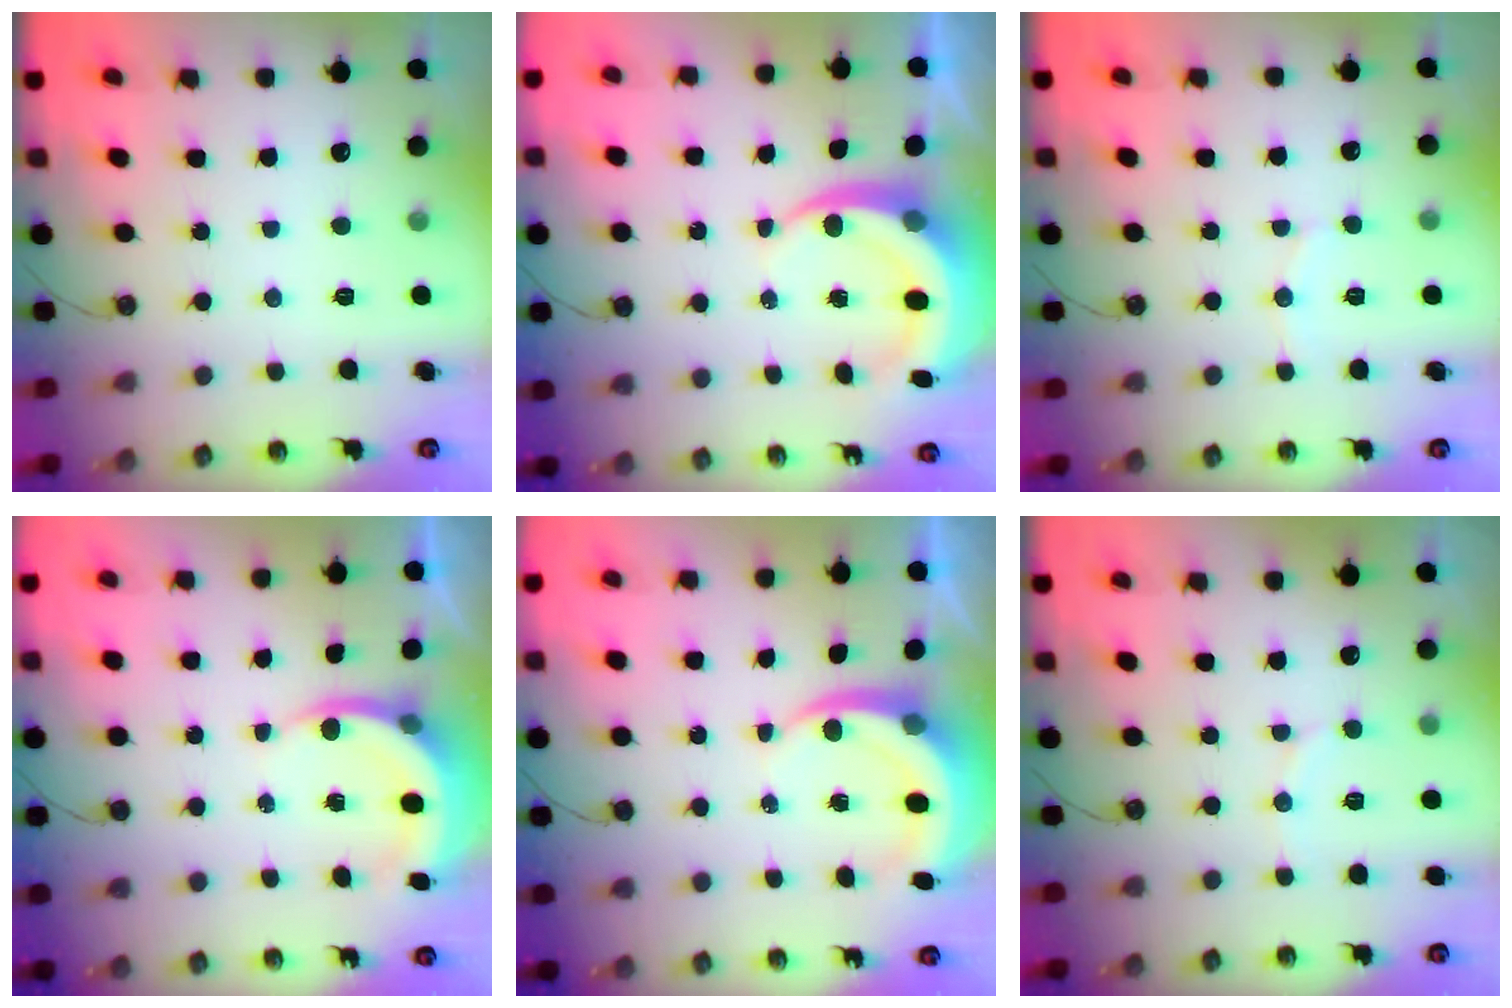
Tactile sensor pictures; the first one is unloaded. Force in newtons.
{"total": 8.1, "press": 8.0, "slide": 1.2}
{"total": 5.4, "press": 5.4, "slide": 0.5}
{"total": 4.8, "press": 4.8, "slide": 0.3}
{"total": 6.5, "press": 6.4, "slide": 0.8}
{"total": 7.1, "press": 6.9, "slide": 1.4}